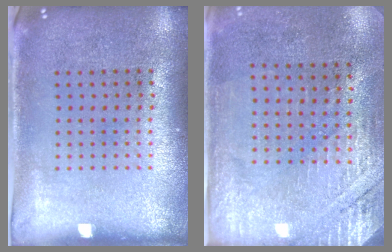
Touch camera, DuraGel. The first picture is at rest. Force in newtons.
{"total": 2.7, "press": 2.5, "slide": 1.1}